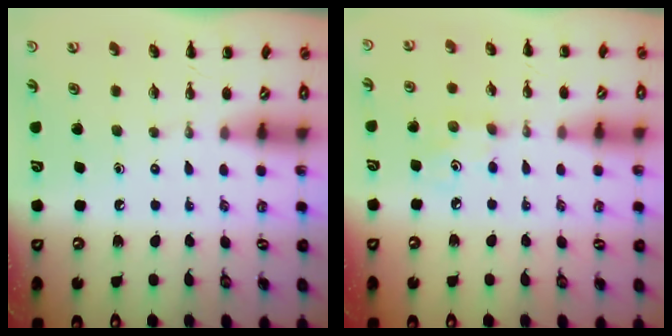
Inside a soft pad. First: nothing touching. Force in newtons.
{"total": 2.9, "press": 2.8, "slide": 0.8}